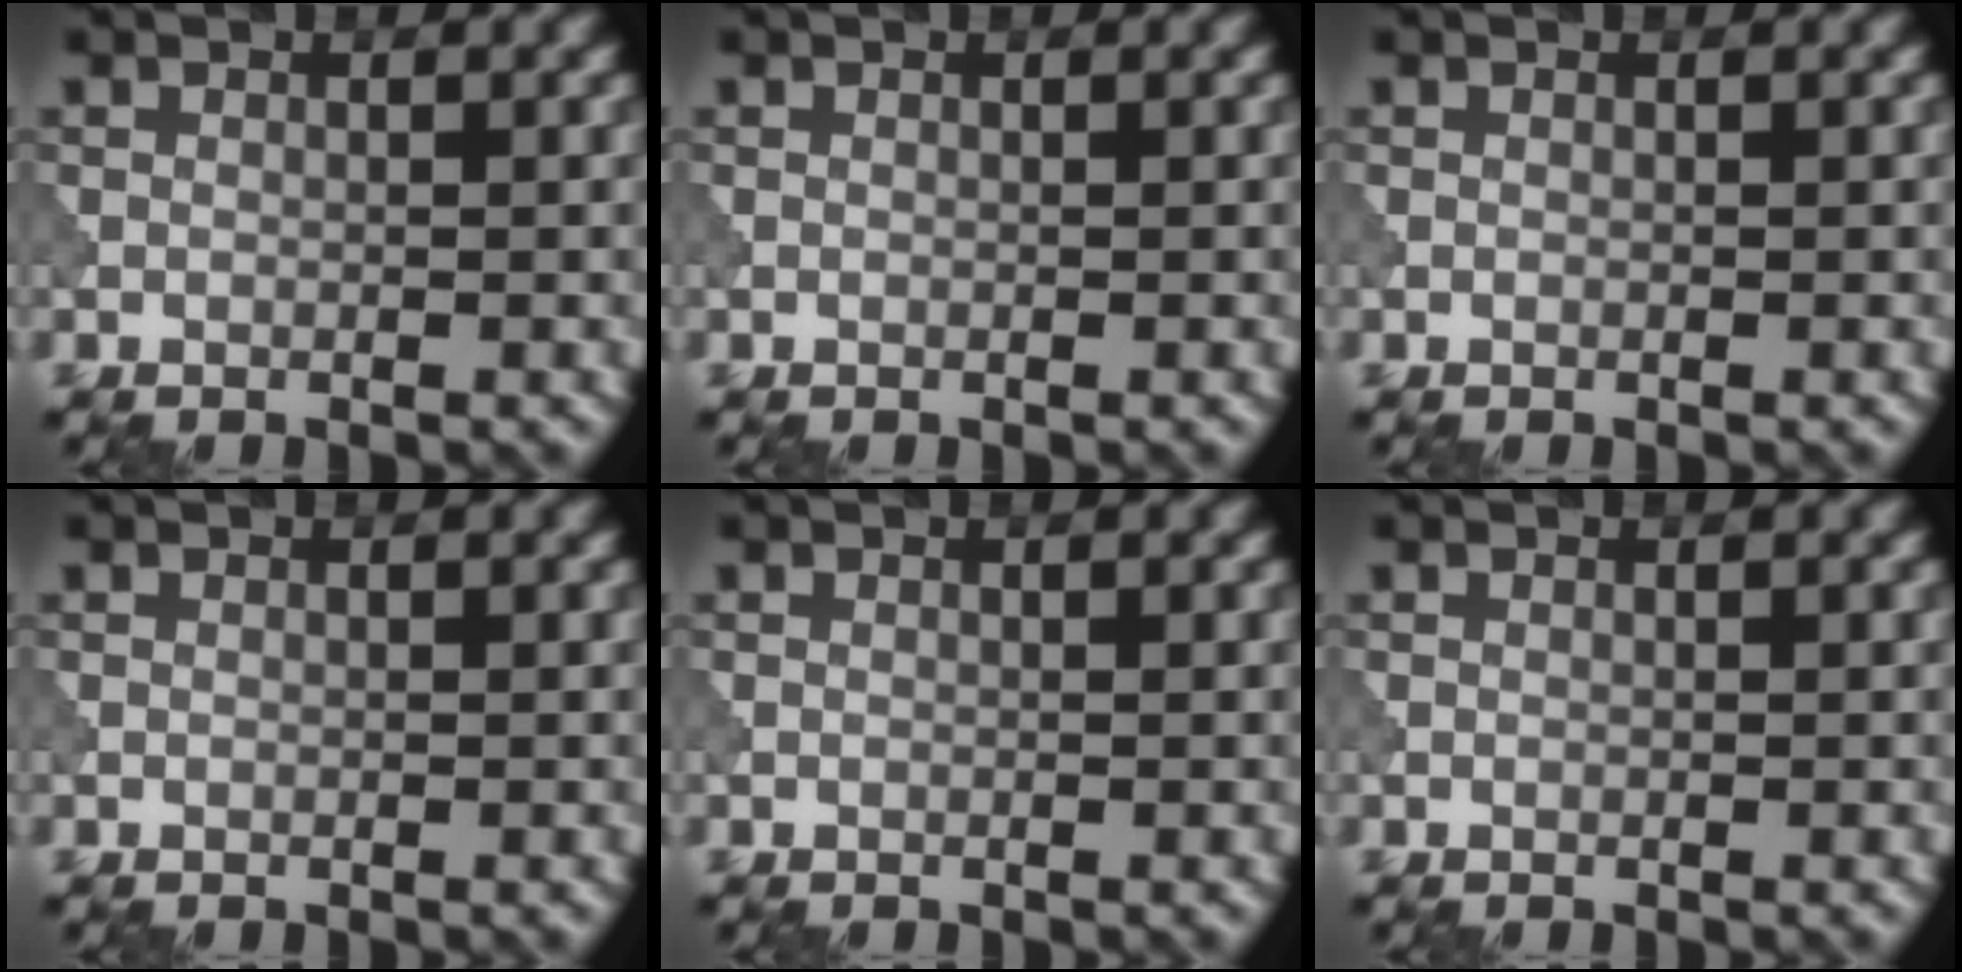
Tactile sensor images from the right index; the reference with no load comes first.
{"total": 0.0}
{"total": 0.0}
{"total": 0.0}
{"total": 0.0}
{"total": 0.0}